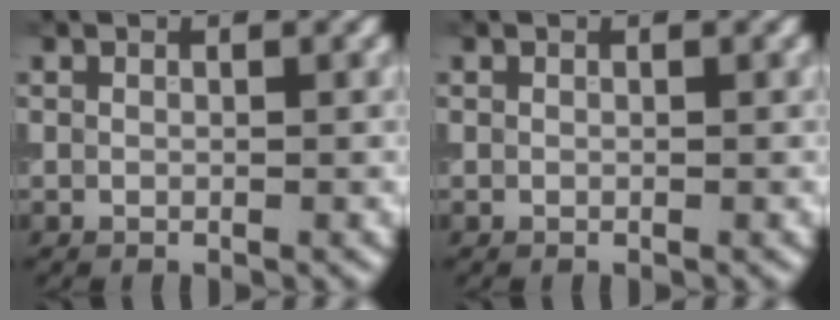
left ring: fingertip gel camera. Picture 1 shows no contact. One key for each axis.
{"total": 0.0}